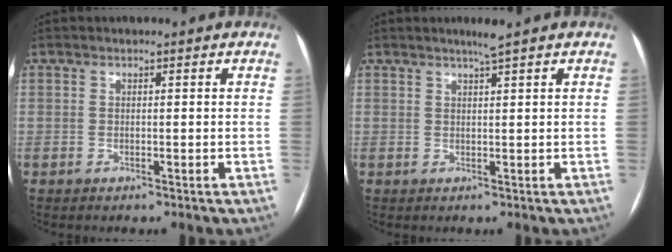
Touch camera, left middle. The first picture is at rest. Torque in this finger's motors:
{"motor_torque": [0.04, -0.02, -0.01, 0.00]}